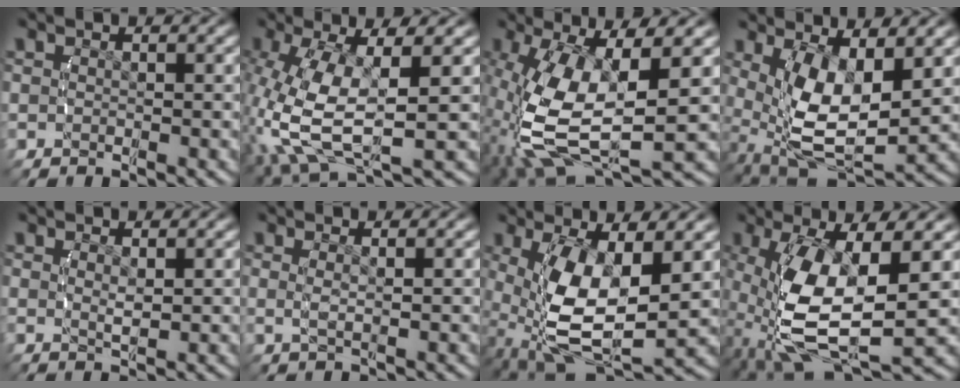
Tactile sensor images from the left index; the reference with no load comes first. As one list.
[{"total": 8.7, "force": [-1.0, 4.6, 7.3], "torque": [-0.185, -0.044, 0.014]}, {"total": 11.5, "force": [-1.0, 5.9, 9.9], "torque": [-0.240, -0.052, 0.021]}, {"total": 8.7, "force": [-1.0, 5.2, 6.9], "torque": [-0.160, -0.058, 0.017]}, {"total": 1.3, "force": [0.7, -0.4, 1.0], "torque": [-0.017, -0.009, 0.020]}, {"total": 1.6, "force": [0.5, -0.1, 1.5], "torque": [-0.034, -0.007, 0.015]}, {"total": 9.4, "force": [-1.3, 4.9, 8.0], "torque": [-0.183, -0.052, 0.012]}, {"total": 10.7, "force": [-1.0, 4.9, 9.5], "torque": [-0.215, -0.042, 0.017]}]